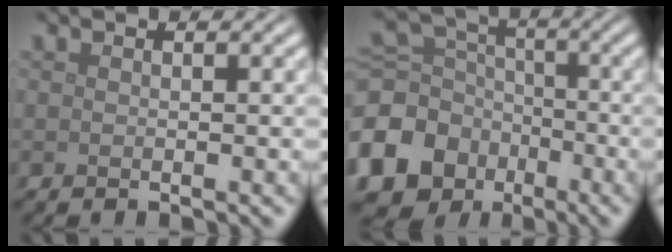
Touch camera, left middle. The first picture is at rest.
{"total": 10.9, "force": [-4.7, 9.1, 3.7], "torque": [-0.118, -0.024, -0.093]}